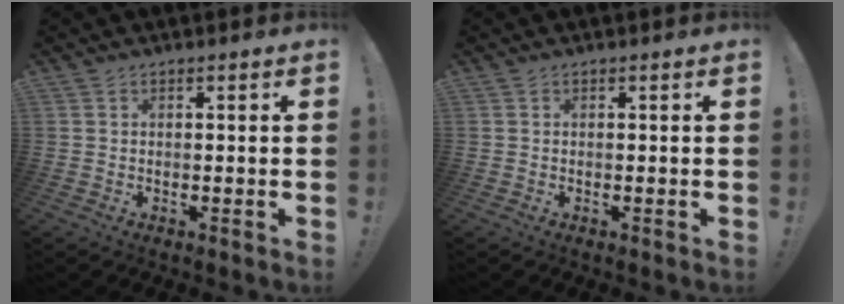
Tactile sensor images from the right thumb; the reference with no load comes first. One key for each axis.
{"total": 0.0}